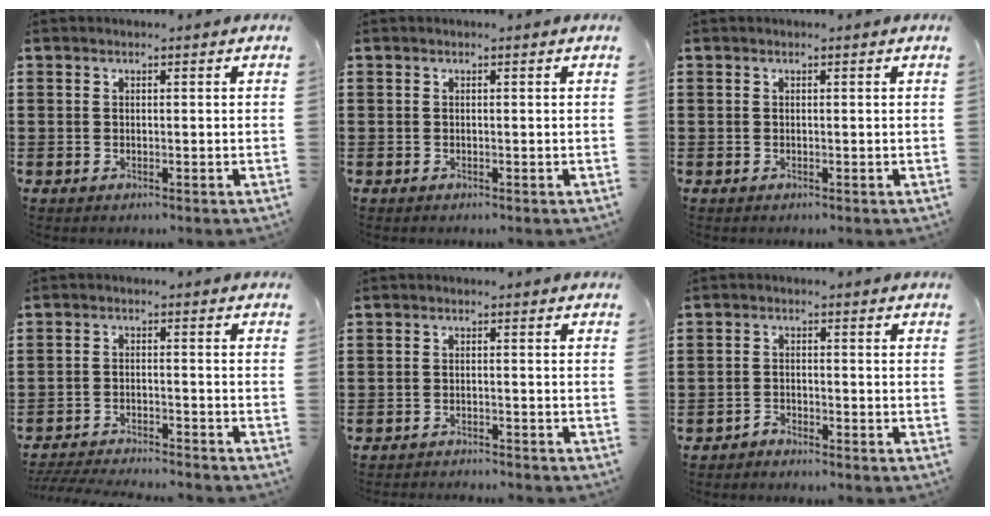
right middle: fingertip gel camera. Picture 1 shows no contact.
{"total": 0.0}
{"total": 0.0}
{"total": 3.9, "force": [-3.8, -0.1, 0.6], "torque": [-0.020, -0.005, -0.080]}
{"total": 1.7, "force": [-1.7, -0.1, 0.1], "torque": [-0.007, 0.000, -0.034]}
{"total": 2.2, "force": [-2.2, 0.1, 0.0], "torque": [-0.008, -0.001, -0.046]}